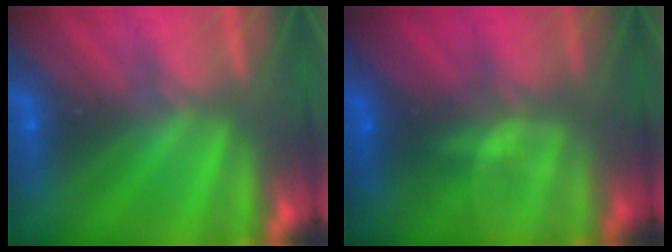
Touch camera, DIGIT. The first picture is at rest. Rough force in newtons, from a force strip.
{"total": 4.6}